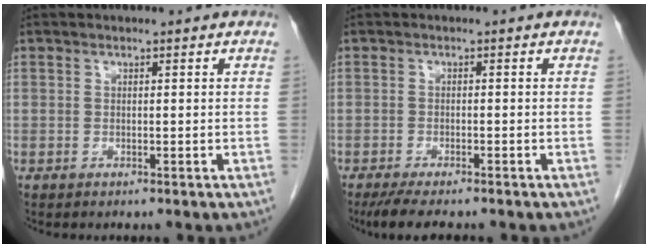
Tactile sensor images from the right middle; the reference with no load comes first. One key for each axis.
{"total": 5.4, "fx": -4.4, "fy": 0.9, "fz": 3.0, "tx": -0.048, "ty": -0.011, "tz": -0.070}